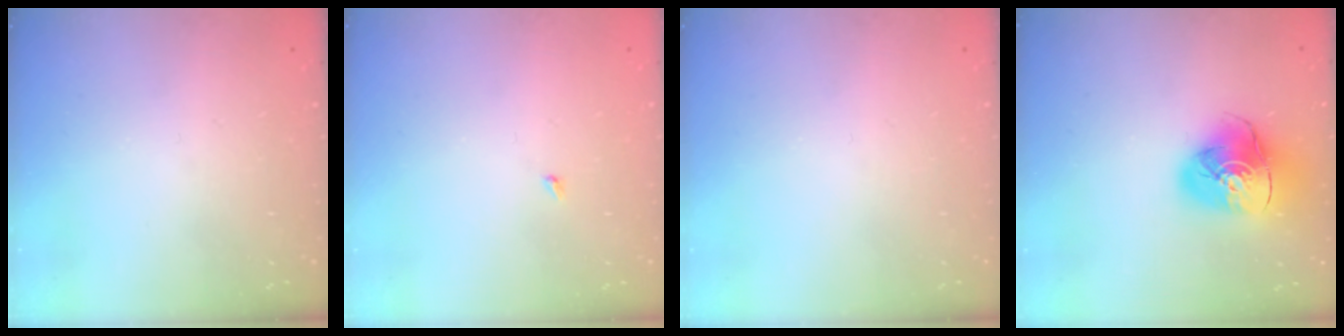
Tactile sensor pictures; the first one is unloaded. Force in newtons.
{"total": 1.9, "press": 1.9, "slide": 0.3}
{"total": 0.0}
{"total": 16.1, "press": 16.0, "slide": 2.1}